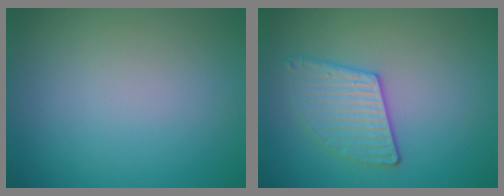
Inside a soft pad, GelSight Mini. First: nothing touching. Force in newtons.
{"total": 3.0, "press": 2.9, "slide": 0.7}